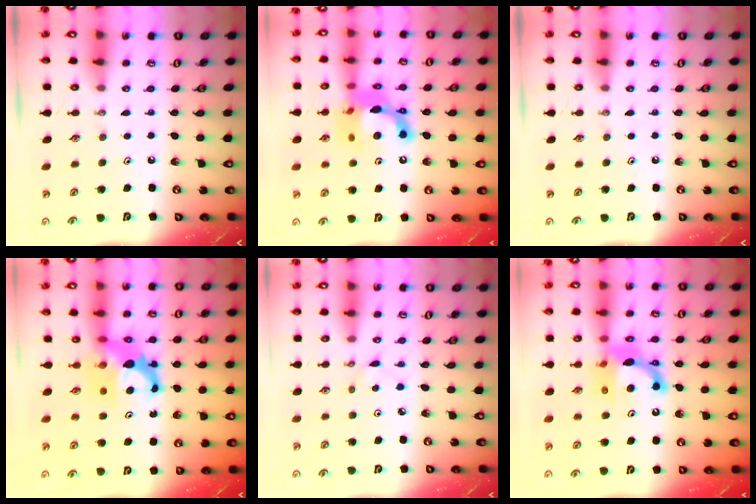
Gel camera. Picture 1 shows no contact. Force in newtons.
{"total": 15.2, "press": 15.2, "slide": 0.3}
{"total": 0.0}
{"total": 8.3, "press": 8.2, "slide": 0.5}
{"total": 2.0, "press": 2.0, "slide": 0.3}
{"total": 12.3, "press": 12.2, "slide": 1.5}